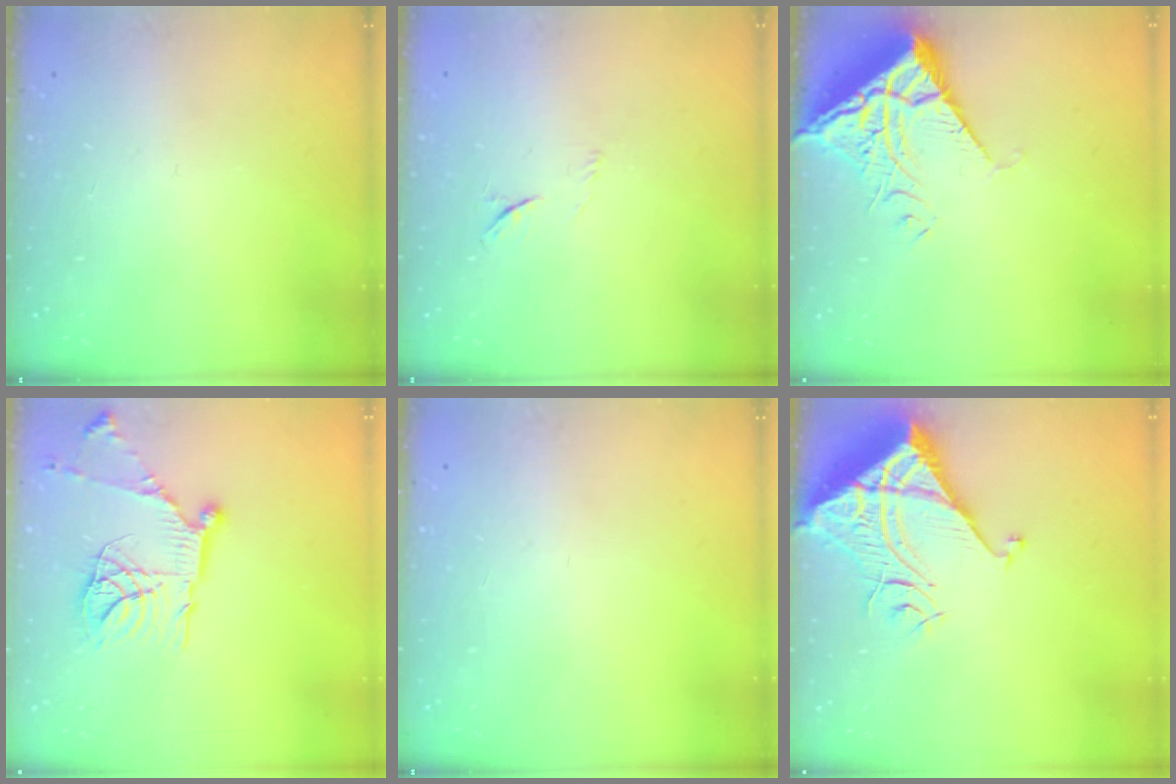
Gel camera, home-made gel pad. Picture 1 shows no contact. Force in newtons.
{"total": 4.2, "press": 4.0, "slide": 1.4}
{"total": 7.5, "press": 7.4, "slide": 1.0}
{"total": 17.9, "press": 17.8, "slide": 1.6}
{"total": 0.0}
{"total": 10.3, "press": 10.3, "slide": 1.3}